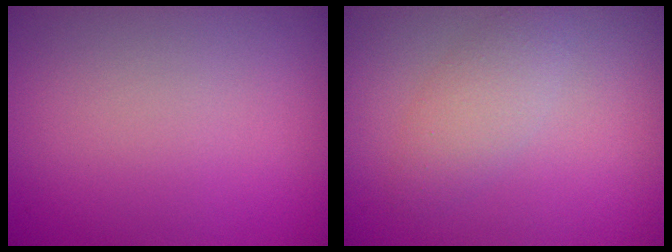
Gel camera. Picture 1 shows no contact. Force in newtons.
{"total": 2.3, "press": 2.3, "slide": 0.2}